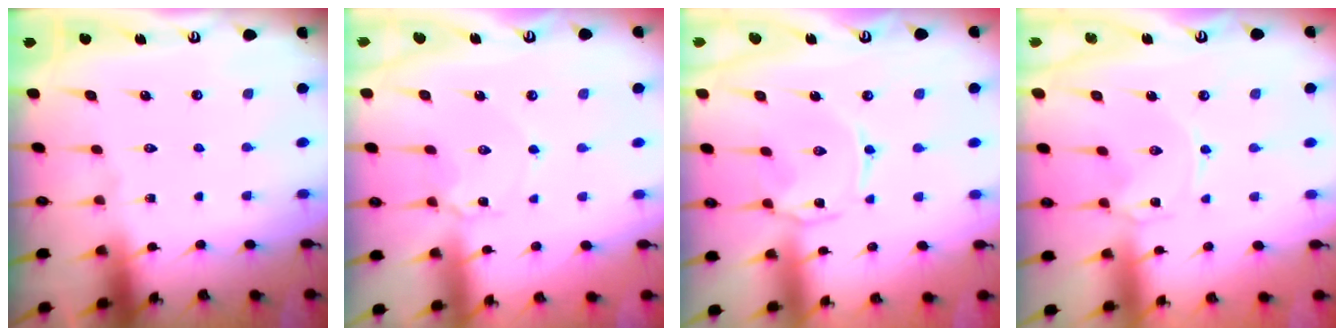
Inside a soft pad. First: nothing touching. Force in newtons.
{"total": 4.3, "press": 4.3, "slide": 0.4}
{"total": 1.5, "press": 1.5, "slide": 0.3}
{"total": 0.0}